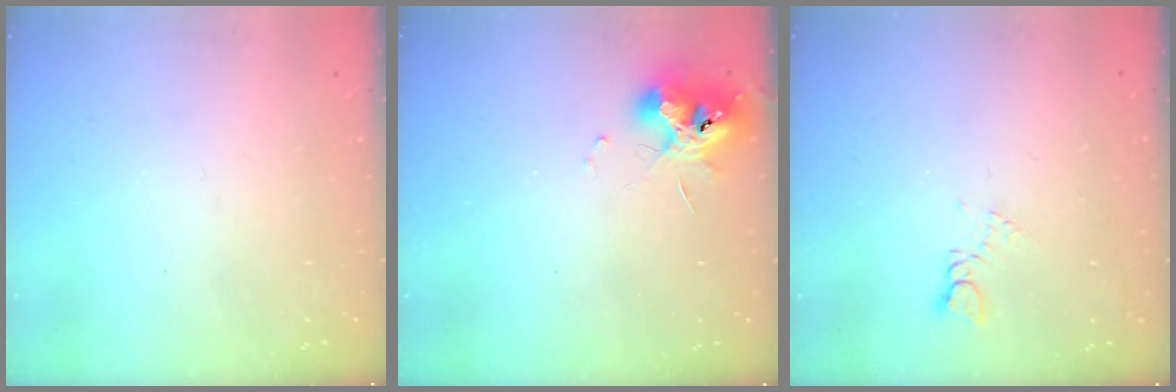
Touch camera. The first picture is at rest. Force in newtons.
{"total": 10.9, "press": 10.9, "slide": 0.8}
{"total": 1.9, "press": 1.8, "slide": 0.3}